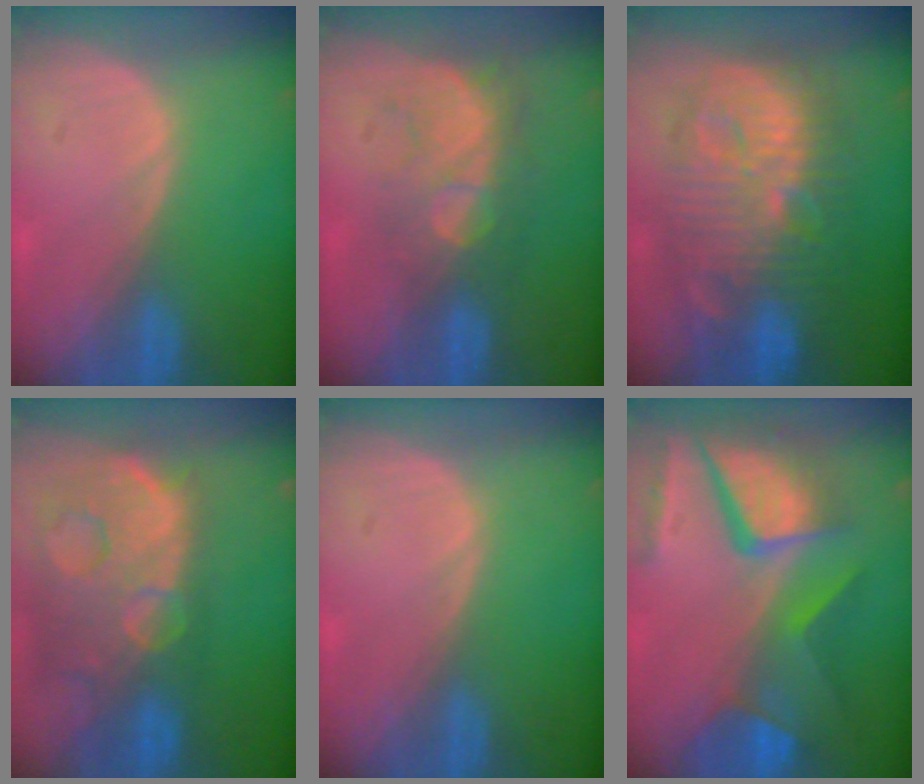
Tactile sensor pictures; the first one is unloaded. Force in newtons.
{"total": 8.9, "press": 7.7, "slide": 4.6}
{"total": 13.7, "press": 13.6, "slide": 1.2}
{"total": 14.2, "press": 11.5, "slide": 8.3}
{"total": 0.0}
{"total": 12.0, "press": 9.9, "slide": 6.8}